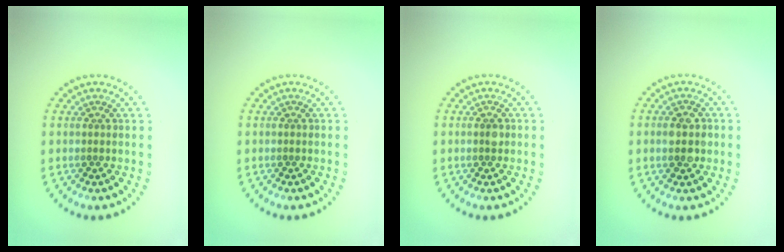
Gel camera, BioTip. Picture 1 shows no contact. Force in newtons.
{"total": 0.0}
{"total": 1.0, "press": 1.0, "slide": 0.1}
{"total": 2.9, "press": 2.9, "slide": 0.2}